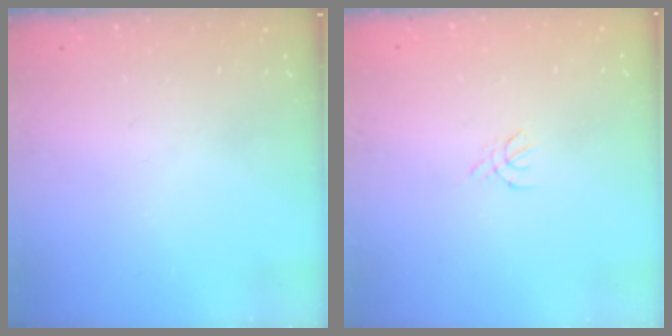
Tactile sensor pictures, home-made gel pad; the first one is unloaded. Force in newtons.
{"total": 1.8, "press": 1.7, "slide": 0.5}